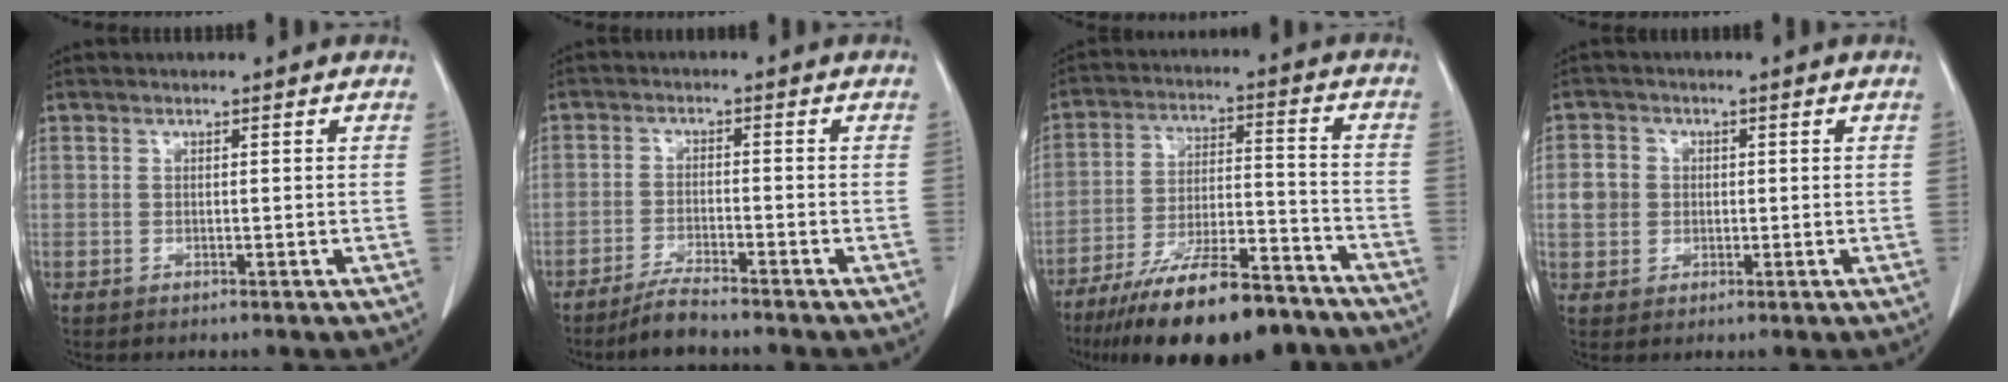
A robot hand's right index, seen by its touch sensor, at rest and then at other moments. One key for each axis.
{"total": 4.9, "fx": -4.3, "fy": 0.2, "fz": 2.3, "tx": -0.043, "ty": -0.013, "tz": -0.079}
{"total": 19.0, "fx": -14.9, "fy": 4.2, "fz": 11.1, "tx": -0.164, "ty": 0.004, "tz": -0.241}
{"total": 4.1, "fx": 0.2, "fy": 3.8, "fz": 1.3, "tx": -0.030, "ty": 0.015, "tz": 0.009}